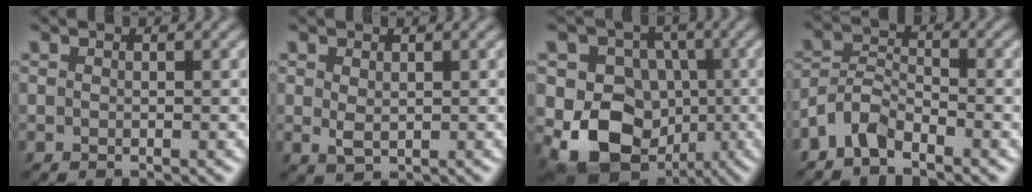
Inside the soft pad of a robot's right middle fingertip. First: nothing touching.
{"total": 1.5, "force": [0.3, 1.0, 1.2], "torque": [-0.025, -0.002, 0.010]}
{"total": 10.6, "force": [-1.9, 9.0, 5.2], "torque": [-0.072, -0.012, -0.054]}
{"total": 3.2, "force": [-2.5, 1.3, 1.4], "torque": [-0.030, 0.008, -0.061]}